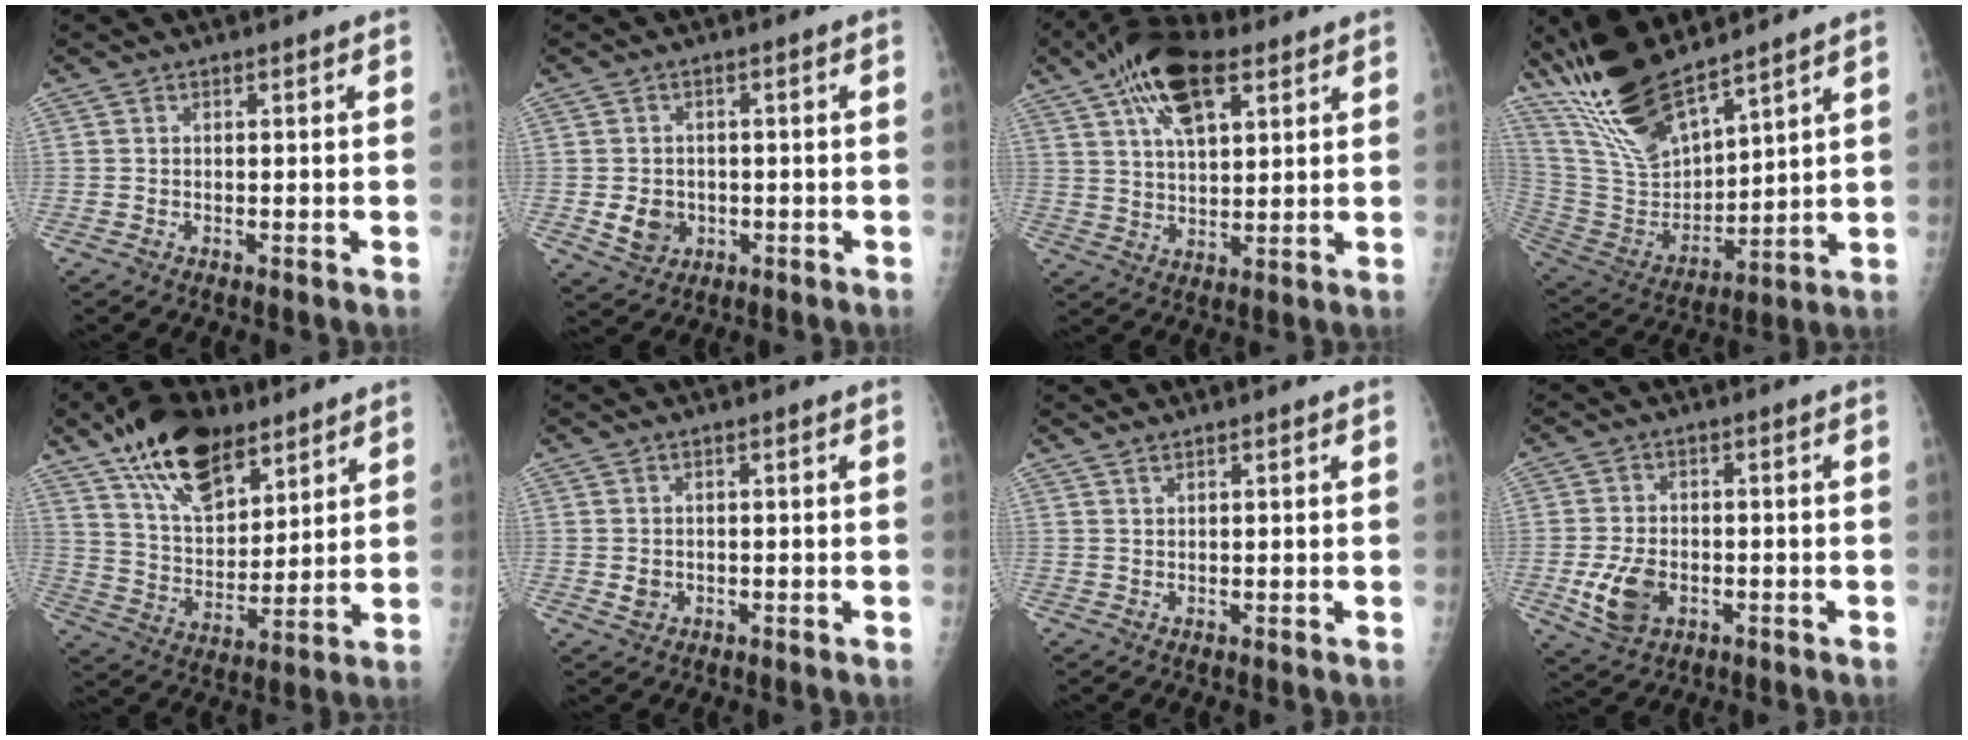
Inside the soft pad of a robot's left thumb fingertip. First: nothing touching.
{"total": 4.7, "force": [-0.7, 4.1, 2.1], "torque": [-0.015, 0.004, -0.003]}
{"total": 14.1, "force": [7.4, 6.5, 10.1], "torque": [-0.152, -0.005, 0.126]}
{"total": 17.5, "force": [13.9, 4.8, 9.4], "torque": [-0.154, -0.071, 0.284]}
{"total": 17.9, "force": [11.7, 8.8, 10.3], "torque": [-0.138, -0.049, 0.211]}
{"total": 1.7, "force": [0.1, 1.5, 0.9], "torque": [-0.008, -0.002, 0.006]}
{"total": 1.1, "force": [1.0, 0.2, 0.4], "torque": [-0.003, -0.001, 0.021]}
{"total": 7.0, "force": [-1.9, 4.8, 4.8], "torque": [-0.083, 0.002, -0.028]}